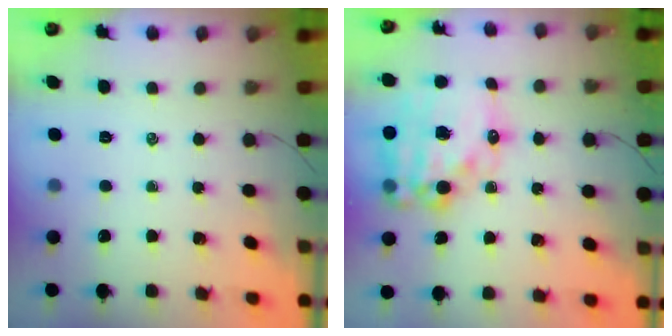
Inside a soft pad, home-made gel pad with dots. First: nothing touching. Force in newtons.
{"total": 20.9, "press": 20.4, "slide": 4.6}